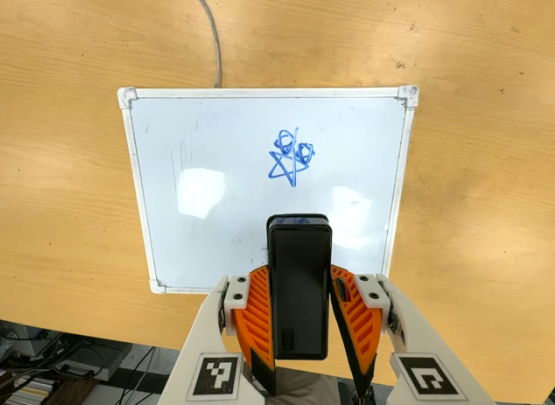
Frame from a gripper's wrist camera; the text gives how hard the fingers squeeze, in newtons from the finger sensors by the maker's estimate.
{"total": 5.7, "left": 4.6, "right": 6.9}